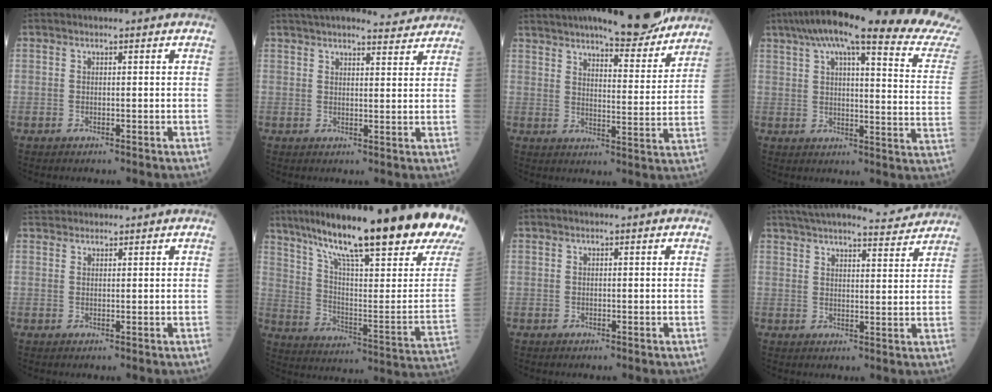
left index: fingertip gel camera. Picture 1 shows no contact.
{"total": 9.2, "force": [8.7, 1.0, 3.0], "torque": [-0.044, 0.014, 0.111]}
{"total": 16.5, "force": [14.2, 2.6, 8.0], "torque": [-0.112, -0.010, 0.194]}
{"total": 28.3, "force": [23.0, 2.6, 16.2], "torque": [-0.226, -0.021, 0.283]}
{"total": 2.6, "force": [2.5, 0.5, 0.2], "torque": [-0.009, 0.029, 0.047]}
{"total": 27.8, "force": [20.9, 1.0, 18.3], "torque": [-0.281, -0.052, 0.292]}
{"total": 0.0}
{"total": 12.8, "force": [12.0, 1.0, 4.4], "torque": [-0.070, 0.007, 0.159]}